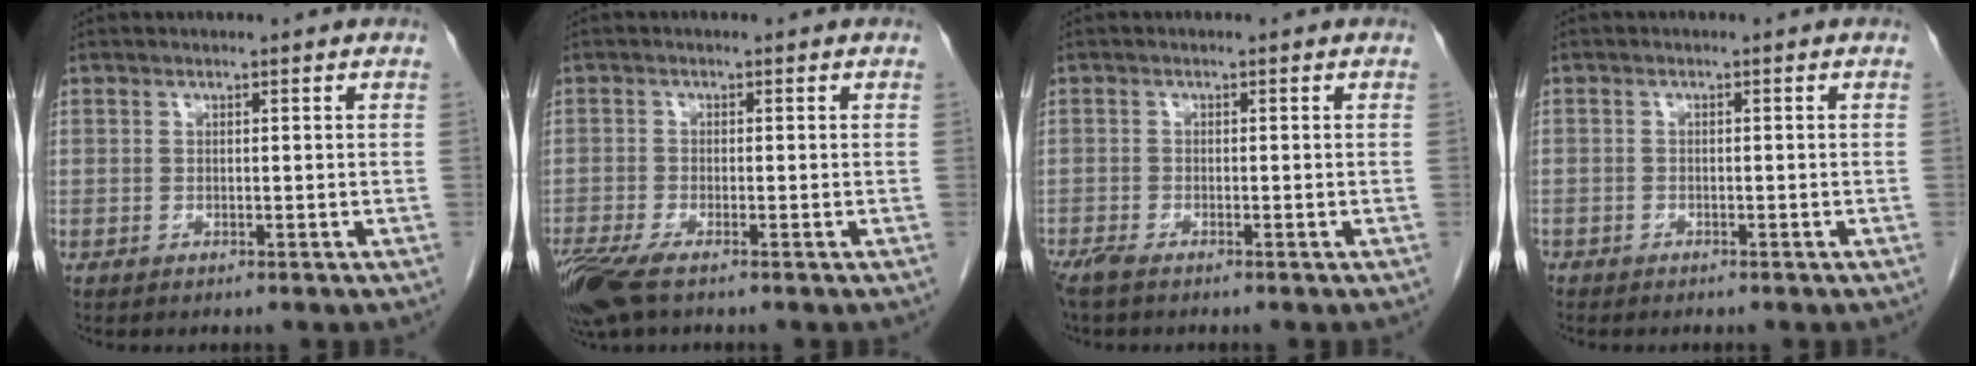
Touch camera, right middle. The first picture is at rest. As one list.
[{"total": 6.2, "force": [-4.2, 1.4, 4.3], "torque": [-0.086, -0.018, -0.079]}, {"total": 2.4, "force": [-1.9, 0.4, 1.4], "torque": [-0.032, -0.008, -0.039]}, {"total": 1.2, "force": [-0.9, 0.7, 0.2], "torque": [-0.005, 0.001, -0.015]}]